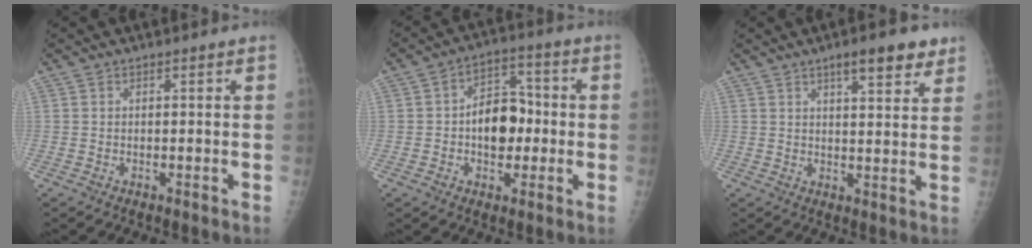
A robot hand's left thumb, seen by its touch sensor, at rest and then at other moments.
{"total": 10.3, "force": [-0.9, 7.3, 7.3], "torque": [-0.066, 0.028, -0.021]}
{"total": 7.8, "force": [5.0, 2.3, 5.5], "torque": [-0.058, -0.023, 0.069]}